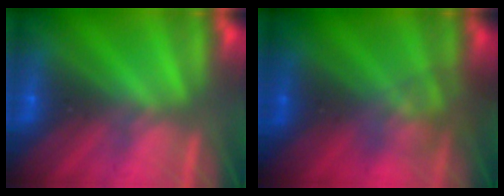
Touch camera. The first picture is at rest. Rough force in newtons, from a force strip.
{"total": 2.5}